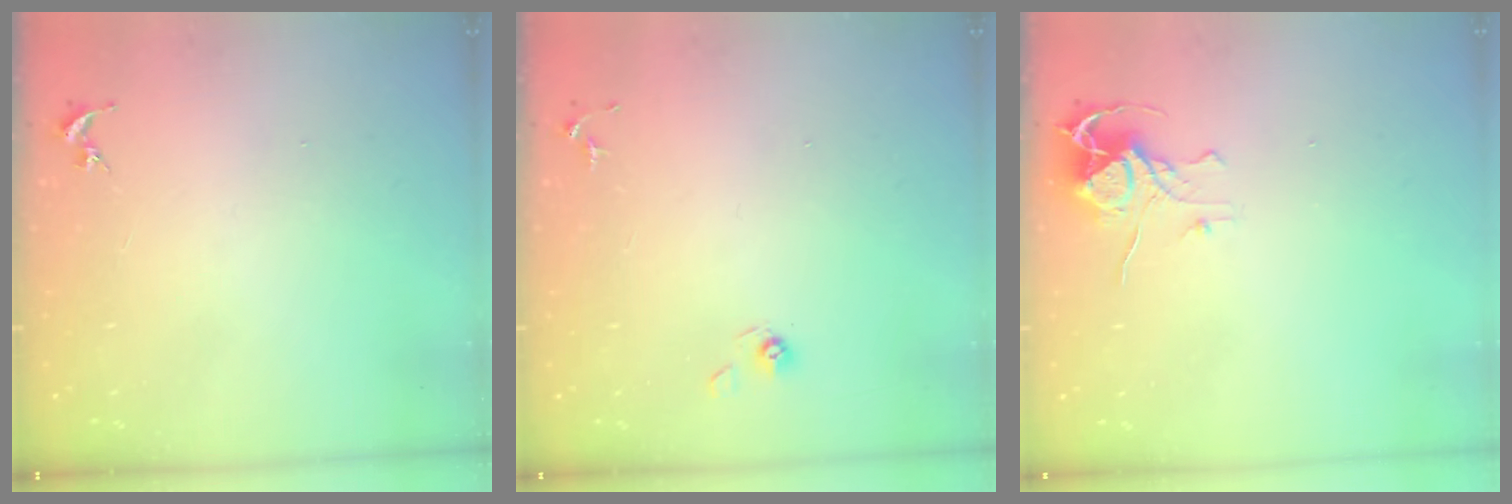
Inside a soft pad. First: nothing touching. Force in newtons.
{"total": 4.7, "press": 4.4, "slide": 1.5}
{"total": 8.0, "press": 8.0, "slide": 0.6}